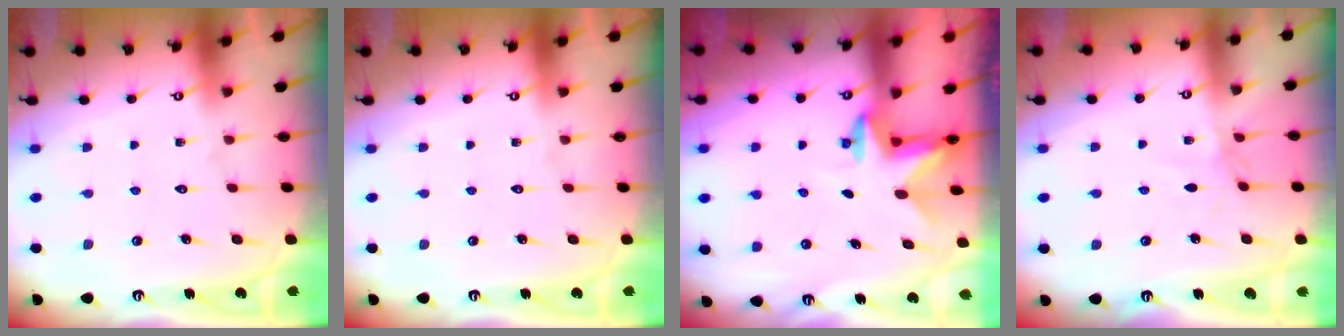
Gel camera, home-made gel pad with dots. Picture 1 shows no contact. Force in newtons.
{"total": 0.0}
{"total": 2.4, "press": 2.4, "slide": 0.4}
{"total": 1.4, "press": 1.3, "slide": 0.3}